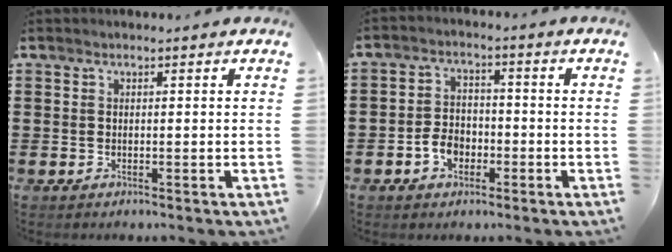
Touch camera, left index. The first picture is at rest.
{"total": 4.4, "force": [-2.0, 3.0, 2.4], "torque": [-0.054, 0.005, -0.040]}